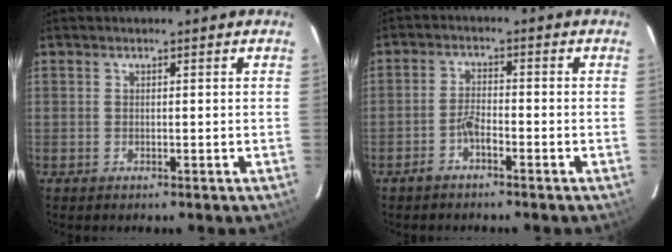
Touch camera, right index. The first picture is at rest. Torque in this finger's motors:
{"motor_torque": [-0.04, -0.12, 0.32, 0.03]}